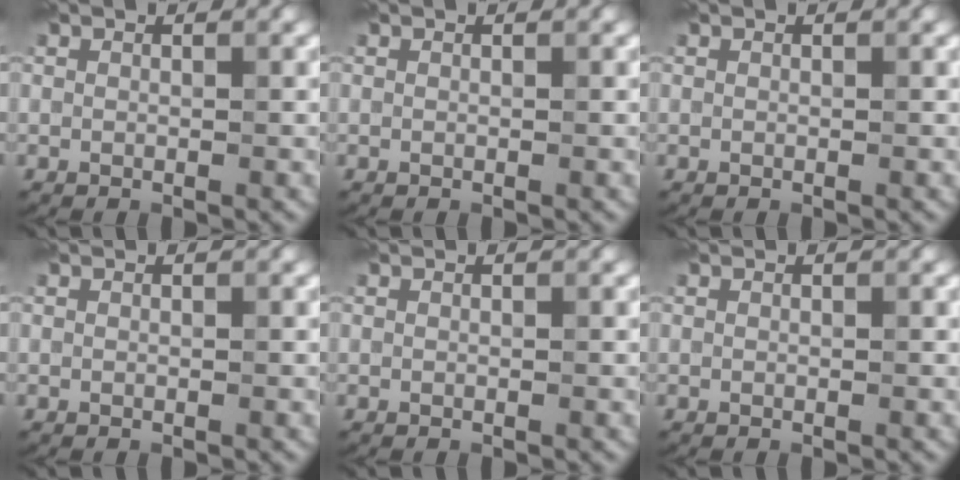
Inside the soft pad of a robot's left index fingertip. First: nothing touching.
{"total": 0.0}
{"total": 0.0}
{"total": 0.0}
{"total": 0.0}
{"total": 0.0}